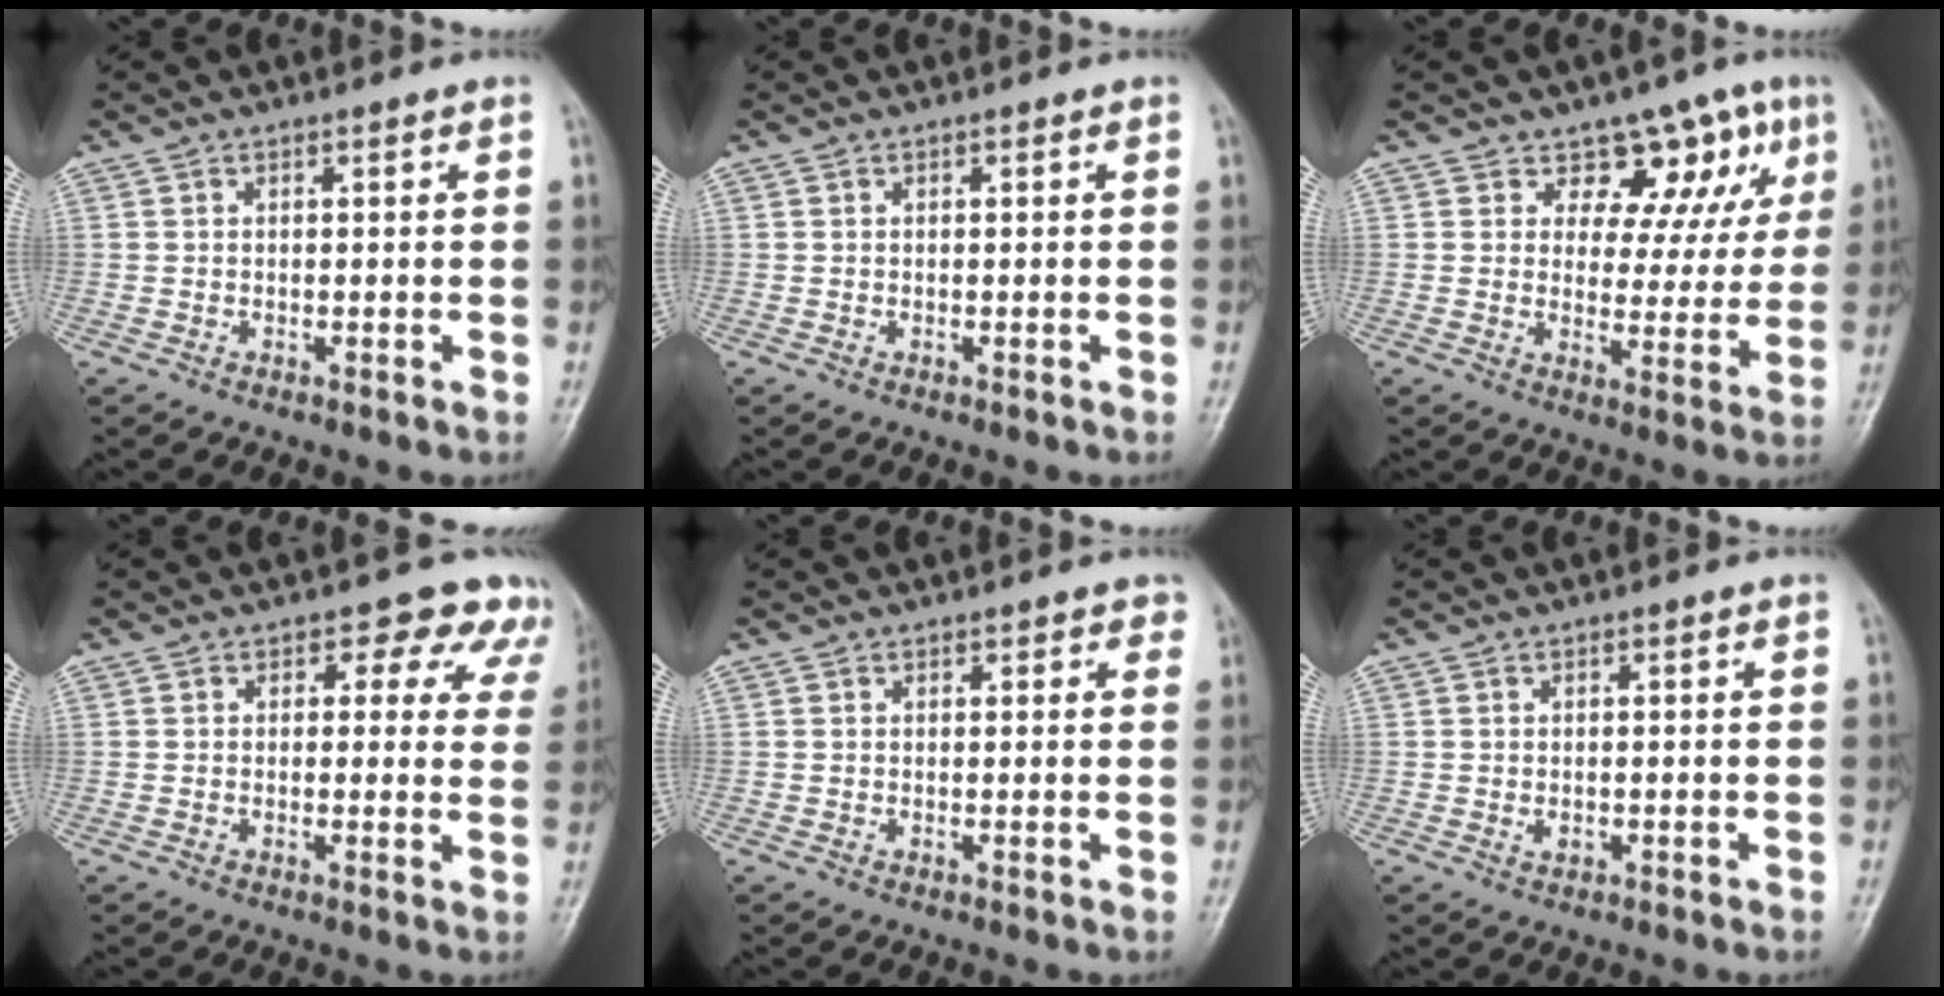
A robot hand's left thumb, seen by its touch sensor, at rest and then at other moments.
{"total": 0.0}
{"total": 10.6, "force": [6.2, 7.0, 4.9], "torque": [-0.005, -0.023, 0.077]}
{"total": 8.3, "force": [6.1, 5.0, 2.5], "torque": [0.026, -0.021, 0.045]}
{"total": 1.7, "force": [1.2, 1.0, 0.7], "torque": [0.013, -0.004, 0.007]}
{"total": 1.1, "force": [-0.1, 0.8, 0.8], "torque": [-0.009, -0.001, 0.000]}